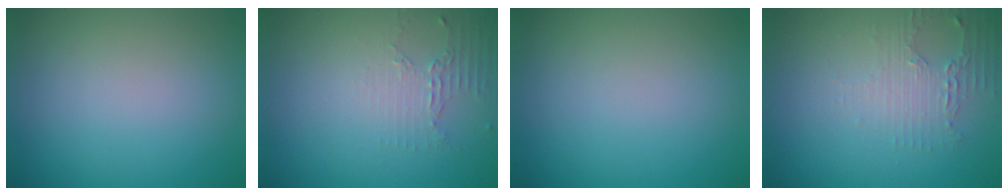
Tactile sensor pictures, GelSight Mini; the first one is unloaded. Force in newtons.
{"total": 1.9, "press": 1.4, "slide": 1.3}
{"total": 0.0}
{"total": 2.2, "press": 2.1, "slide": 0.6}